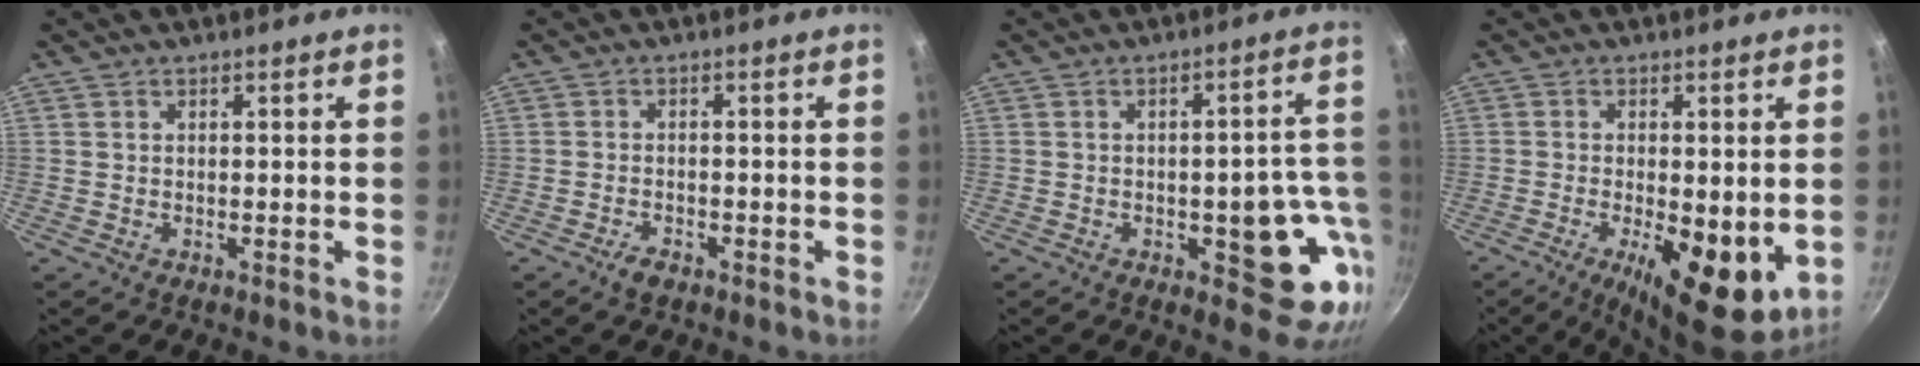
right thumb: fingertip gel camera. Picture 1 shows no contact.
{"total": 2.6, "force": [-1.8, 1.2, 1.5], "torque": [-0.029, 0.014, -0.031]}
{"total": 13.2, "force": [-3.7, 5.9, 11.2], "torque": [-0.076, 0.024, -0.046]}
{"total": 12.7, "force": [-3.0, 4.8, 11.4], "torque": [-0.165, -0.006, -0.033]}